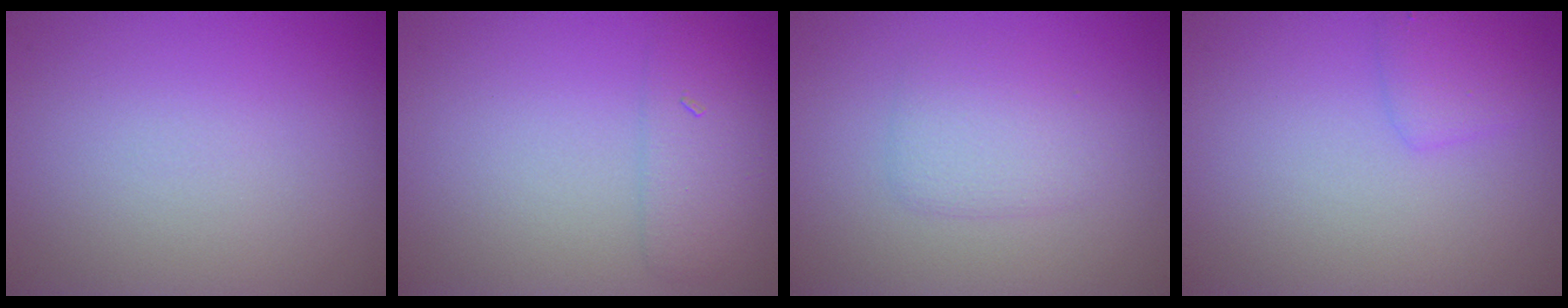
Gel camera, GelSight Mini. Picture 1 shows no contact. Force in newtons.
{"total": 2.7, "press": 2.7, "slide": 0.1}
{"total": 2.0, "press": 2.0, "slide": 0.2}
{"total": 1.7, "press": 1.7, "slide": 0.1}